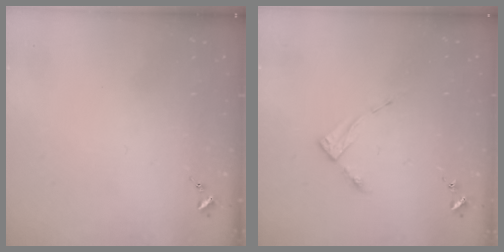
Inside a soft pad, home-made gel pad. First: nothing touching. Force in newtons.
{"total": 2.8, "press": 2.8, "slide": 0.4}